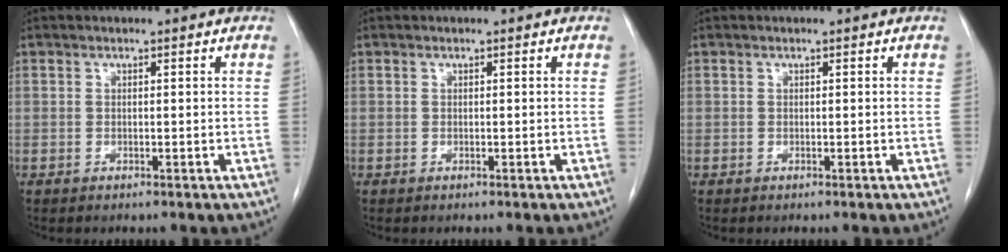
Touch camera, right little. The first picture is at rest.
{"total": 0.0}
{"total": 0.0}